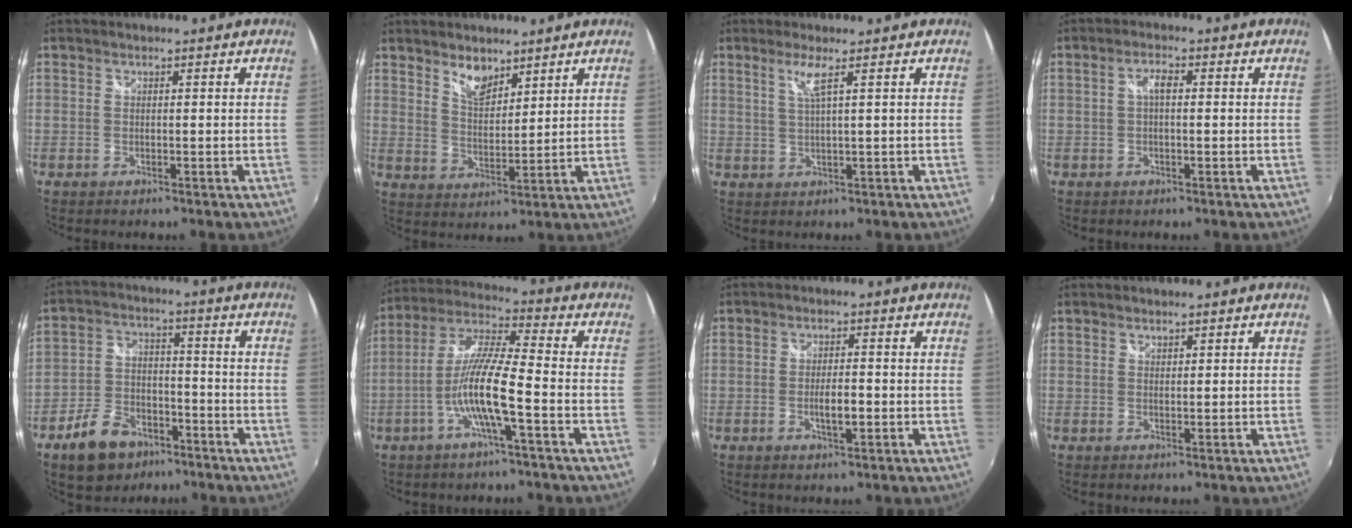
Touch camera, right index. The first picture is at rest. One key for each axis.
{"total": 5.5, "fx": 4.2, "fy": 2.4, "fz": 2.7, "tx": -0.040, "ty": 0.001, "tz": 0.075}
{"total": 3.0, "fx": 1.5, "fy": -0.6, "fz": 2.6, "tx": -0.050, "ty": -0.005, "tz": 0.032}
{"total": 2.3, "fx": 0.1, "fy": 0.9, "fz": 2.2, "tx": -0.042, "ty": 0.008, "tz": -0.001}
{"total": 11.3, "fx": -7.2, "fy": 6.9, "fz": 5.4, "tx": -0.132, "ty": 0.015, "tz": -0.115}
{"total": 10.9, "fx": -4.1, "fy": 0.4, "fz": 10.1, "tx": -0.207, "ty": 0.004, "tz": -0.081}
{"total": 3.4, "fx": -1.0, "fy": 0.9, "fz": 3.2, "tx": -0.057, "ty": -0.003, "tz": -0.016}
{"total": 0.6, "fx": 0.5, "fy": 0.2, "fz": 0.0, "tx": 0.001, "ty": 0.000, "tz": 0.010}